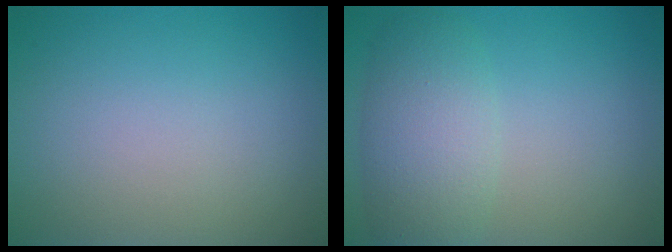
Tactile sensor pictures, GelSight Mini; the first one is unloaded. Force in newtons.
{"total": 4.6, "press": 4.6, "slide": 0.2}